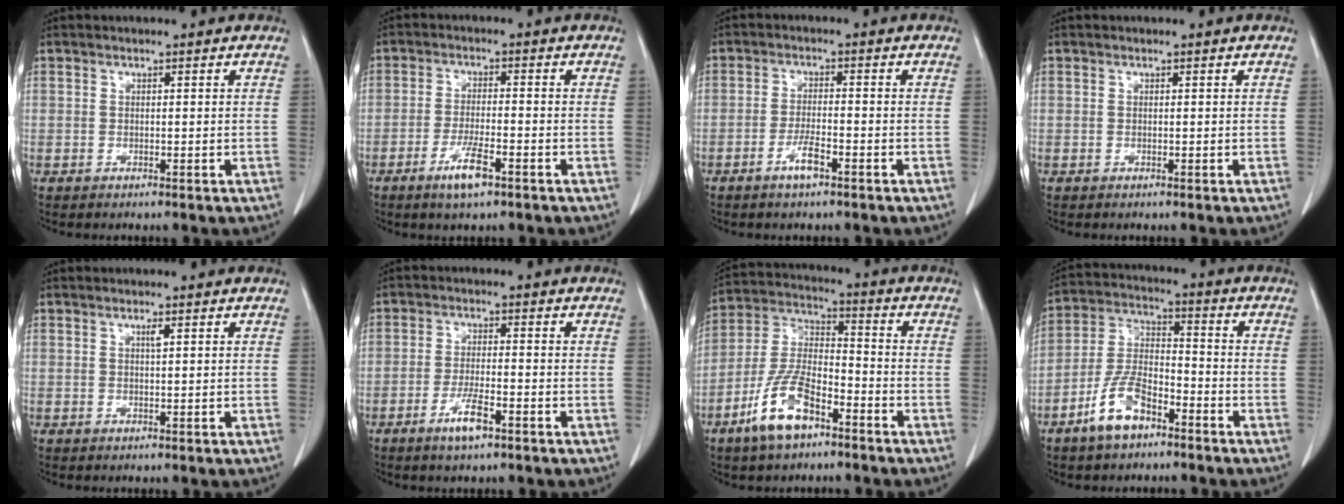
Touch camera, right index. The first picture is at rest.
{"total": 5.4, "force": [-3.2, 0.7, 4.3], "torque": [-0.085, -0.006, -0.056]}
{"total": 3.6, "force": [-2.2, 0.5, 2.9], "torque": [-0.056, -0.001, -0.042]}
{"total": 0.0}
{"total": 0.9, "force": [0.4, 0.0, 0.8], "torque": [-0.017, 0.000, 0.008]}
{"total": 4.8, "force": [-2.8, 0.6, 3.9], "torque": [-0.075, -0.004, -0.051]}
{"total": 11.5, "force": [-6.7, 4.4, 8.2], "torque": [-0.185, 0.004, -0.127]}
{"total": 9.4, "force": [-5.8, 3.9, 6.3], "torque": [-0.143, 0.007, -0.112]}